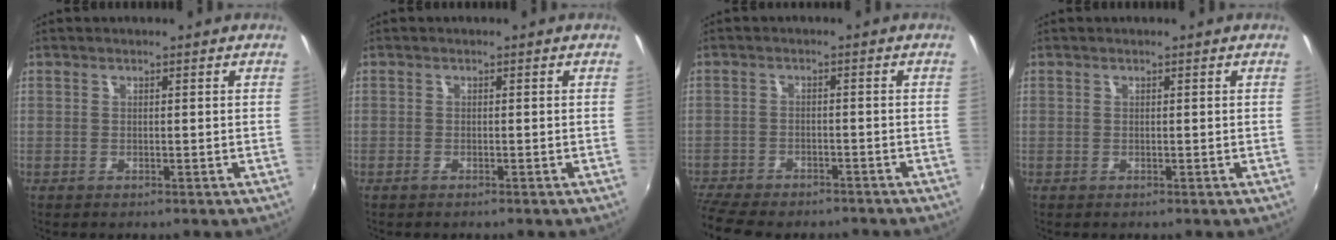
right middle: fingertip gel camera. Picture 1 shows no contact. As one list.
[{"total": 1.1, "force": [-0.9, 0.1, 0.6], "torque": [-0.011, -0.004, -0.018]}, {"total": 11.9, "force": [-10.3, 3.7, 4.8], "torque": [-0.125, -0.031, -0.167]}, {"total": 0.0}]